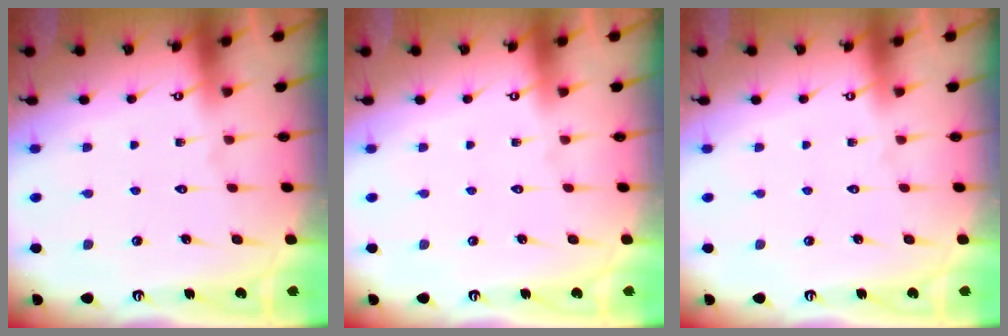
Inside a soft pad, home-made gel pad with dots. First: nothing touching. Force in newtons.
{"total": 0.0}
{"total": 0.0}